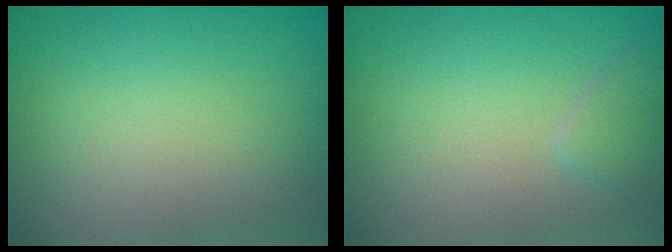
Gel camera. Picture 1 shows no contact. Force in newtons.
{"total": 1.6, "press": 1.6, "slide": 0.2}